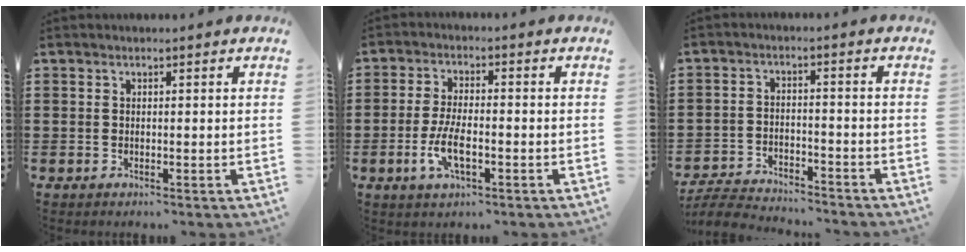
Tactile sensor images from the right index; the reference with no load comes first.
{"total": 5.8, "force": [-1.9, 2.0, 5.1], "torque": [-0.112, -0.005, -0.040]}
{"total": 5.6, "force": [-5.5, 0.6, 0.9], "torque": [-0.030, 0.001, -0.113]}